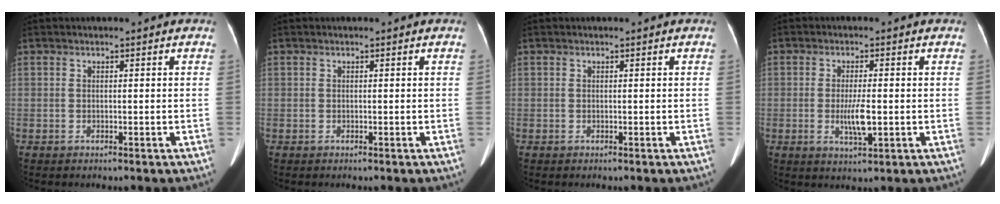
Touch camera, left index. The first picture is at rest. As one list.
[{"total": 0.0}, {"total": 0.0}, {"total": 4.3, "force": [-0.8, 0.8, 4.2], "torque": [-0.083, -0.008, -0.008]}]